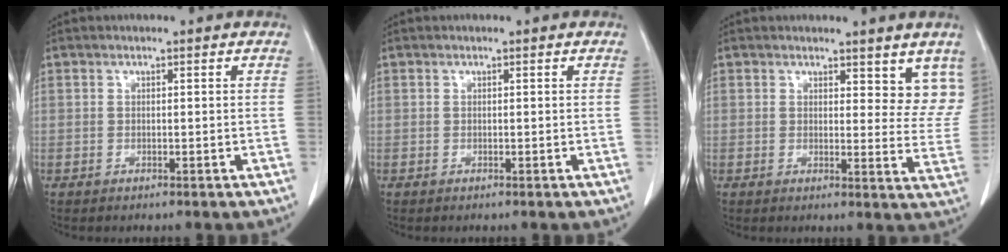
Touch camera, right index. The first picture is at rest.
{"total": 0.0}
{"total": 7.9, "force": [6.3, 3.2, 3.5], "torque": [-0.012, -0.022, 0.064]}